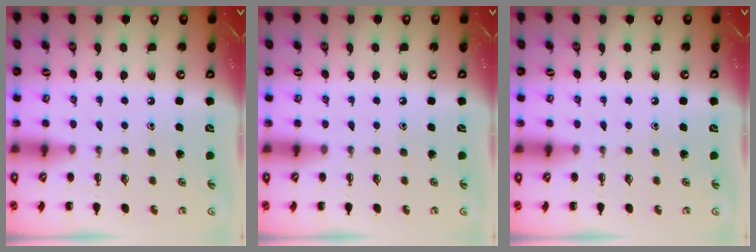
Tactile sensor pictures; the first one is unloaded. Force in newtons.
{"total": 0.0}
{"total": 0.0}